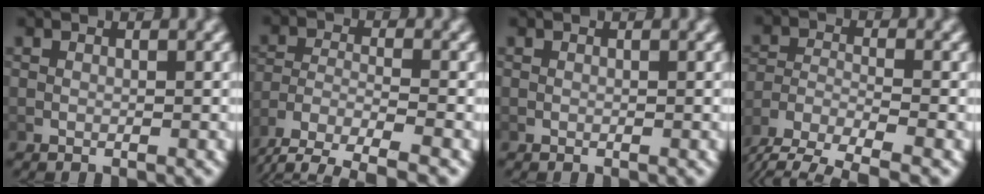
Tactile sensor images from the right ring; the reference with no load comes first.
{"total": 5.0, "force": [-2.8, 2.7, 3.2], "torque": [-0.074, -0.021, -0.037]}
{"total": 0.0}
{"total": 4.6, "force": [-2.6, 2.5, 2.9], "torque": [-0.070, -0.020, -0.035]}